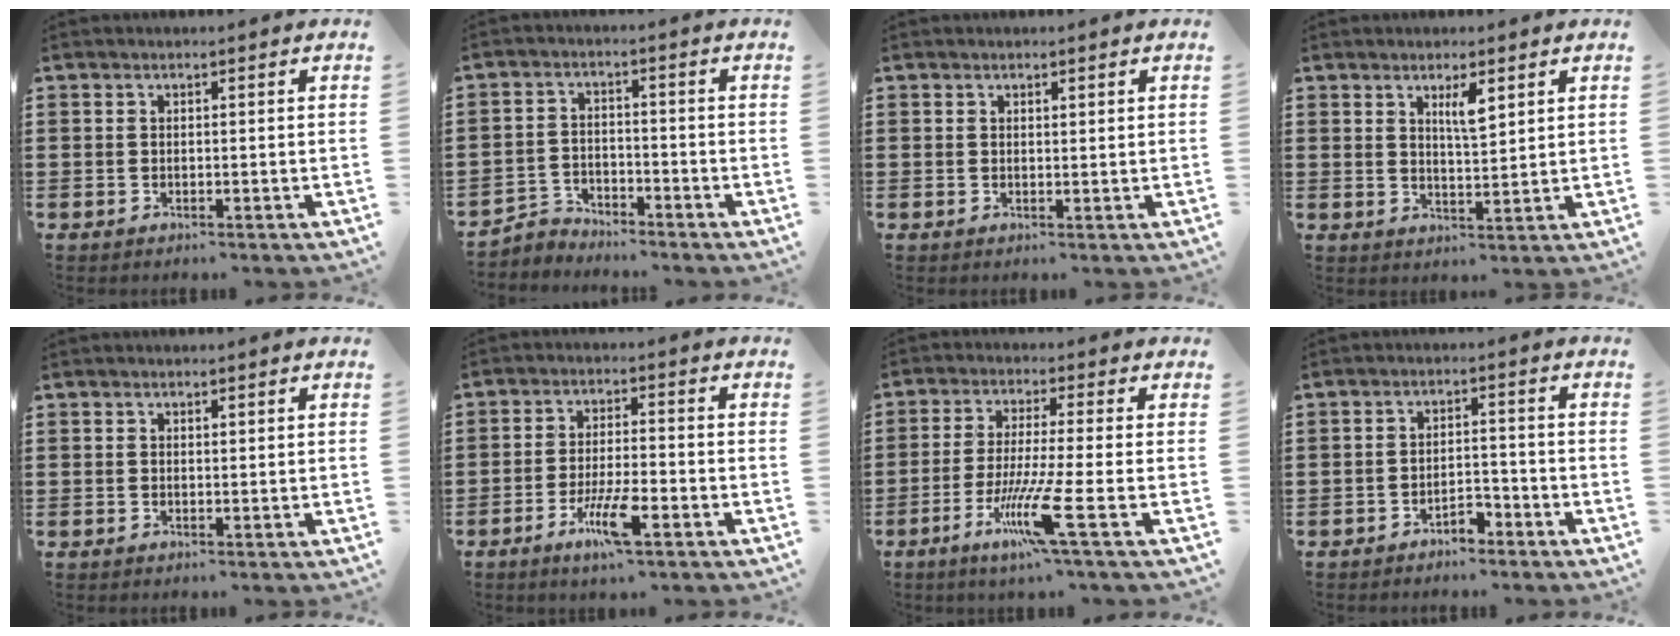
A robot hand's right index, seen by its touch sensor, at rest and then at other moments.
{"total": 3.0, "force": [-2.9, 0.8, -0.2], "torque": [-0.008, 0.001, -0.064]}
{"total": 0.7, "force": [0.5, 0.3, 0.3], "torque": [-0.006, 0.001, 0.009]}
{"total": 3.7, "force": [2.0, 0.9, 2.9], "torque": [-0.046, -0.002, 0.030]}
{"total": 0.6, "force": [0.4, 0.3, 0.2], "torque": [-0.006, 0.002, 0.008]}
{"total": 7.0, "force": [-3.4, 1.3, 5.9], "torque": [-0.121, -0.008, -0.063]}
{"total": 9.7, "force": [-3.7, -0.2, 9.0], "torque": [-0.182, -0.022, -0.070]}
{"total": 2.9, "force": [-2.4, 0.9, 1.3], "torque": [-0.027, 0.005, -0.049]}